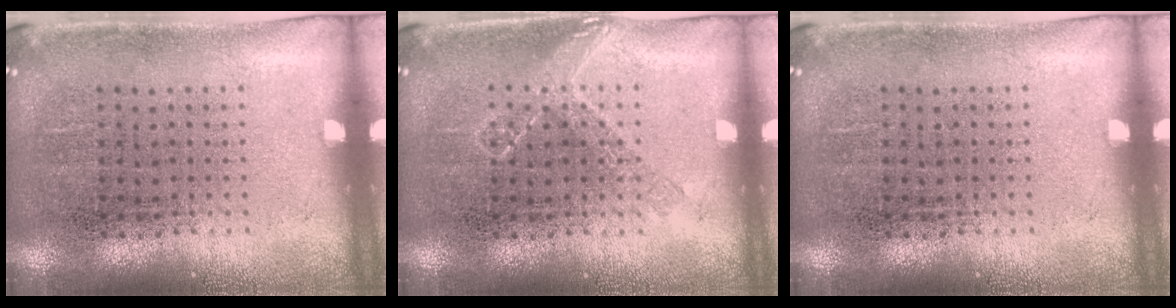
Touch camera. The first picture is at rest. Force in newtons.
{"total": 1.7, "press": 1.7, "slide": 0.3}
{"total": 0.0}